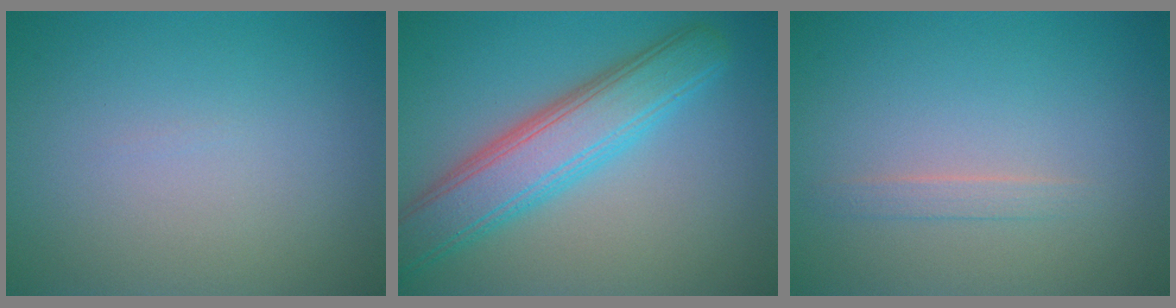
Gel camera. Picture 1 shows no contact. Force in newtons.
{"total": 6.4, "press": 6.4, "slide": 0.4}
{"total": 1.1, "press": 1.1, "slide": 0.1}